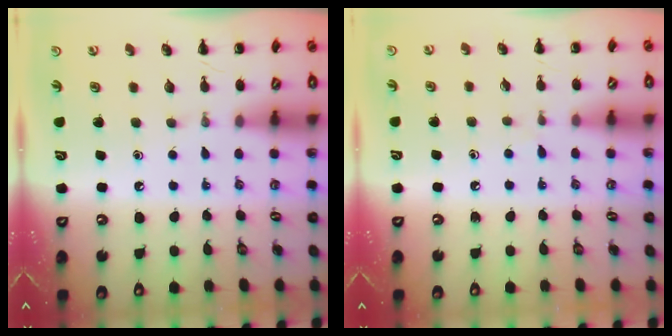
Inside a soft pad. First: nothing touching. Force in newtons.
{"total": 4.4, "press": 4.1, "slide": 1.6}